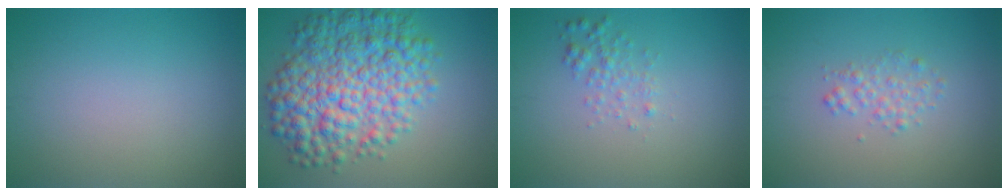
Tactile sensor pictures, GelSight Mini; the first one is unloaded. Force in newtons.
{"total": 9.3, "press": 9.3, "slide": 0.2}
{"total": 1.5, "press": 1.5, "slide": 0.1}
{"total": 1.5, "press": 1.5, "slide": 0.0}